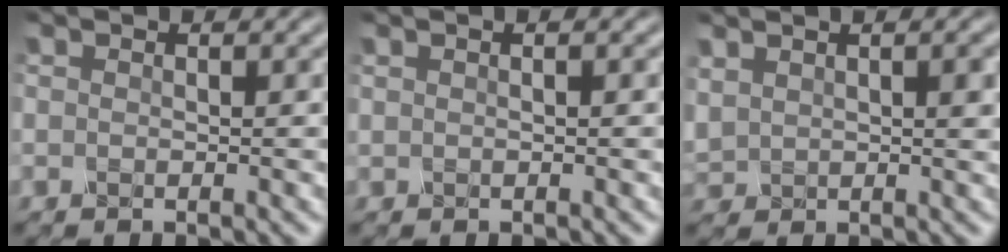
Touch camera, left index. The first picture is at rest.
{"total": 0.7, "force": [0.4, 0.1, 0.5], "torque": [-0.011, 0.003, 0.004]}
{"total": 3.1, "force": [1.6, 1.8, 2.0], "torque": [-0.045, 0.004, 0.031]}